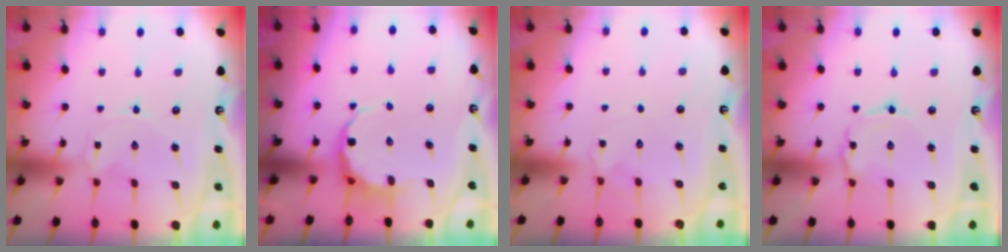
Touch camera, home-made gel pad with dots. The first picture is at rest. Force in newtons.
{"total": 7.0, "press": 6.8, "slide": 1.7}
{"total": 2.7, "press": 2.6, "slide": 0.6}
{"total": 0.7, "press": 0.7, "slide": 0.1}